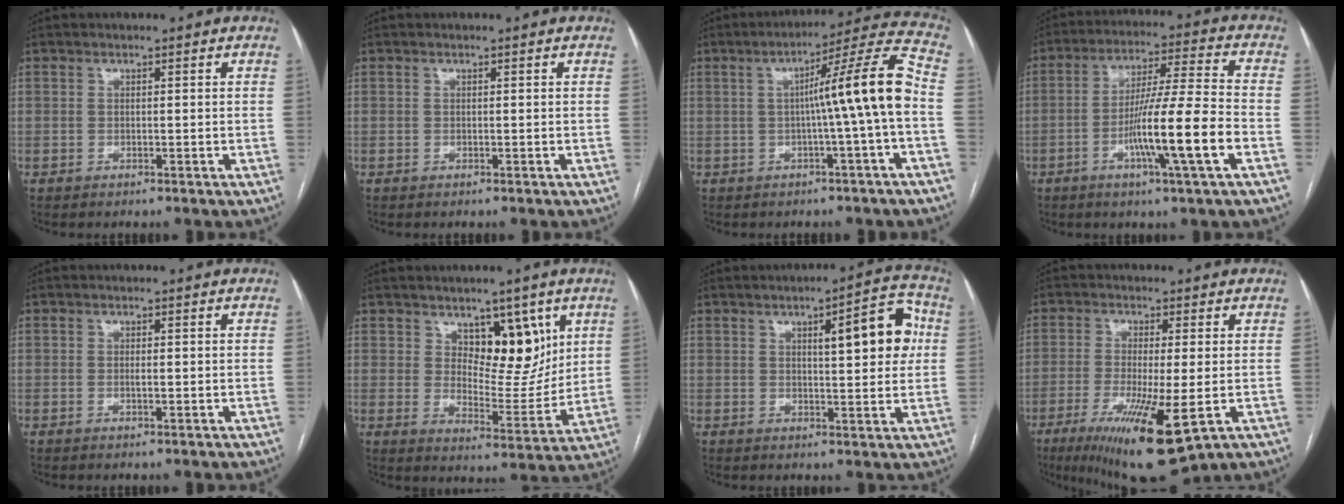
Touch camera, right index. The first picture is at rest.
{"total": 0.0}
{"total": 11.5, "force": [-0.9, -1.6, 11.4], "torque": [-0.161, 0.022, -0.014]}
{"total": 13.2, "force": [-4.4, -1.1, 12.4], "torque": [-0.221, -0.005, -0.080]}
{"total": 1.0, "force": [0.0, 0.2, 1.0], "torque": [-0.019, 0.001, 0.002]}
{"total": 10.1, "force": [5.1, 5.0, 7.1], "torque": [-0.093, -0.005, 0.090]}
{"total": 9.8, "force": [2.3, 2.3, 9.2], "torque": [-0.119, 0.020, 0.029]}
{"total": 13.8, "force": [-5.5, 2.0, 12.5], "torque": [-0.214, -0.042, -0.082]}